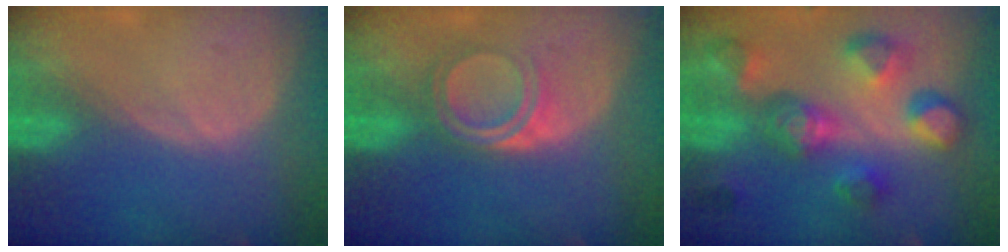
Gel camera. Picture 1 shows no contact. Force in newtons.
{"total": 5.1, "press": 4.3, "slide": 2.6}
{"total": 11.0, "press": 10.0, "slide": 4.6}